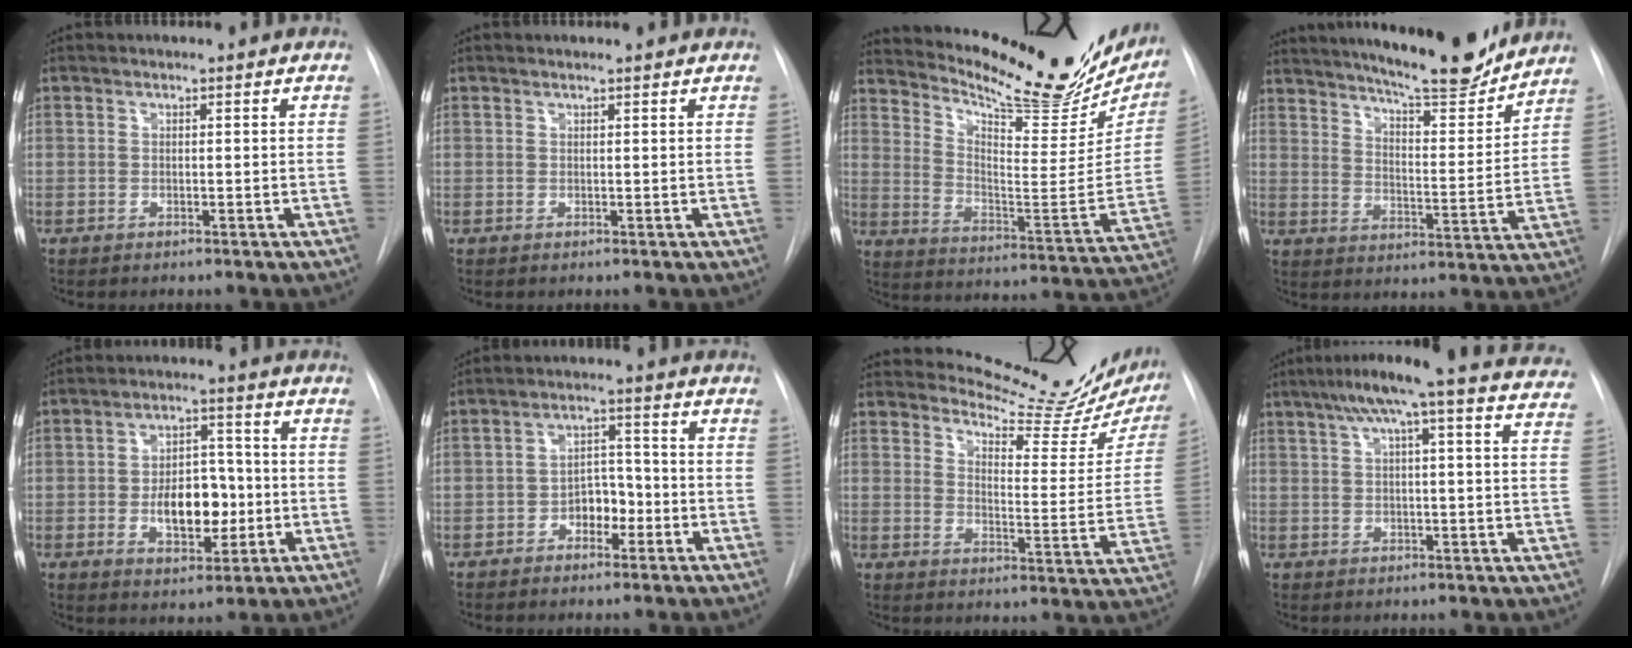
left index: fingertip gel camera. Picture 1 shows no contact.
{"total": 1.0, "force": [1.0, -0.1, 0.2], "torque": [-0.011, 0.007, 0.015]}
{"total": 25.4, "force": [22.2, 5.3, 11.2], "torque": [-0.174, -0.073, 0.299]}
{"total": 17.8, "force": [16.0, 1.8, 7.6], "torque": [-0.120, -0.032, 0.225]}
{"total": 9.2, "force": [-1.8, 5.0, 7.4], "torque": [-0.118, 0.011, -0.021]}
{"total": 4.9, "force": [-2.5, 2.9, 3.1], "torque": [-0.044, 0.013, -0.041]}
{"total": 17.0, "force": [16.4, 2.3, 3.8], "torque": [-0.046, -0.094, 0.191]}
{"total": 22.0, "force": [18.9, 1.0, 11.4], "torque": [-0.172, -0.007, 0.224]}